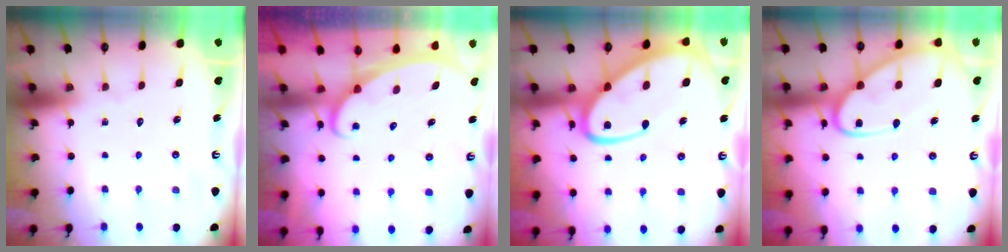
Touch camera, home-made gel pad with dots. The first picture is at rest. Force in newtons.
{"total": 2.4, "press": 2.4, "slide": 0.3}
{"total": 17.0, "press": 16.9, "slide": 1.6}
{"total": 13.6, "press": 13.5, "slide": 1.3}